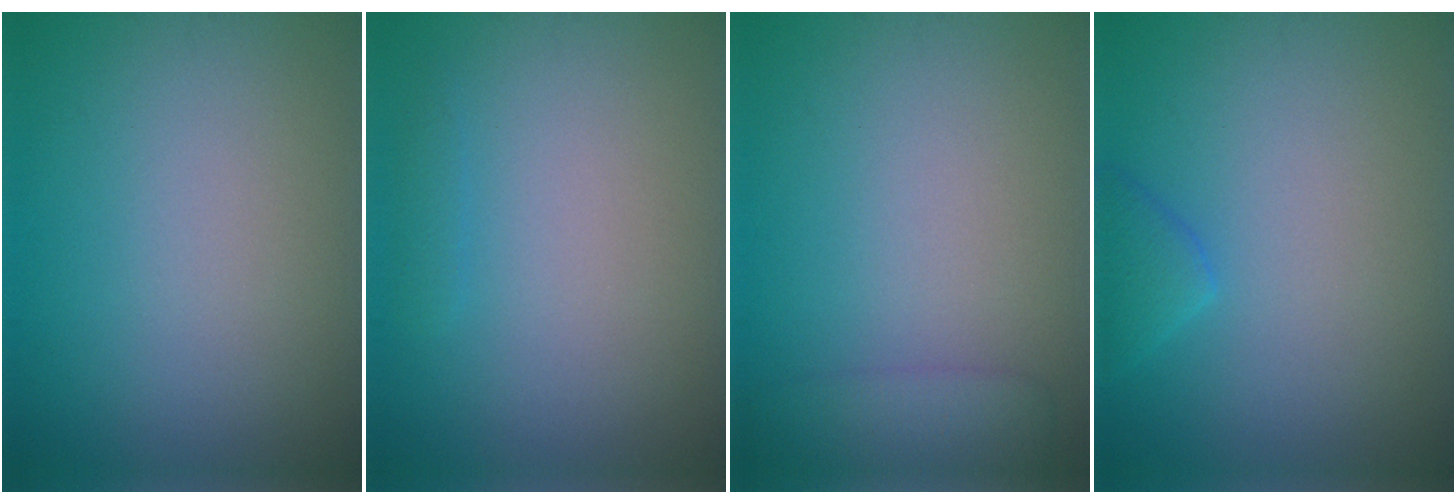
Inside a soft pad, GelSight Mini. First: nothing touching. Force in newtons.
{"total": 0.7, "press": 0.7, "slide": 0.1}
{"total": 2.4, "press": 2.3, "slide": 0.3}
{"total": 1.8, "press": 1.8, "slide": 0.1}